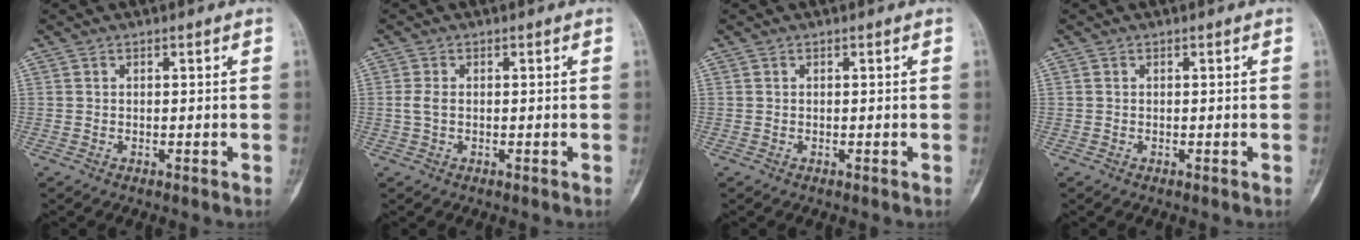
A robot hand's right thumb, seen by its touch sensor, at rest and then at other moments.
{"total": 1.9, "force": [-0.1, 1.1, 1.5], "torque": [-0.039, 0.000, -0.004]}
{"total": 0.0}
{"total": 0.0}